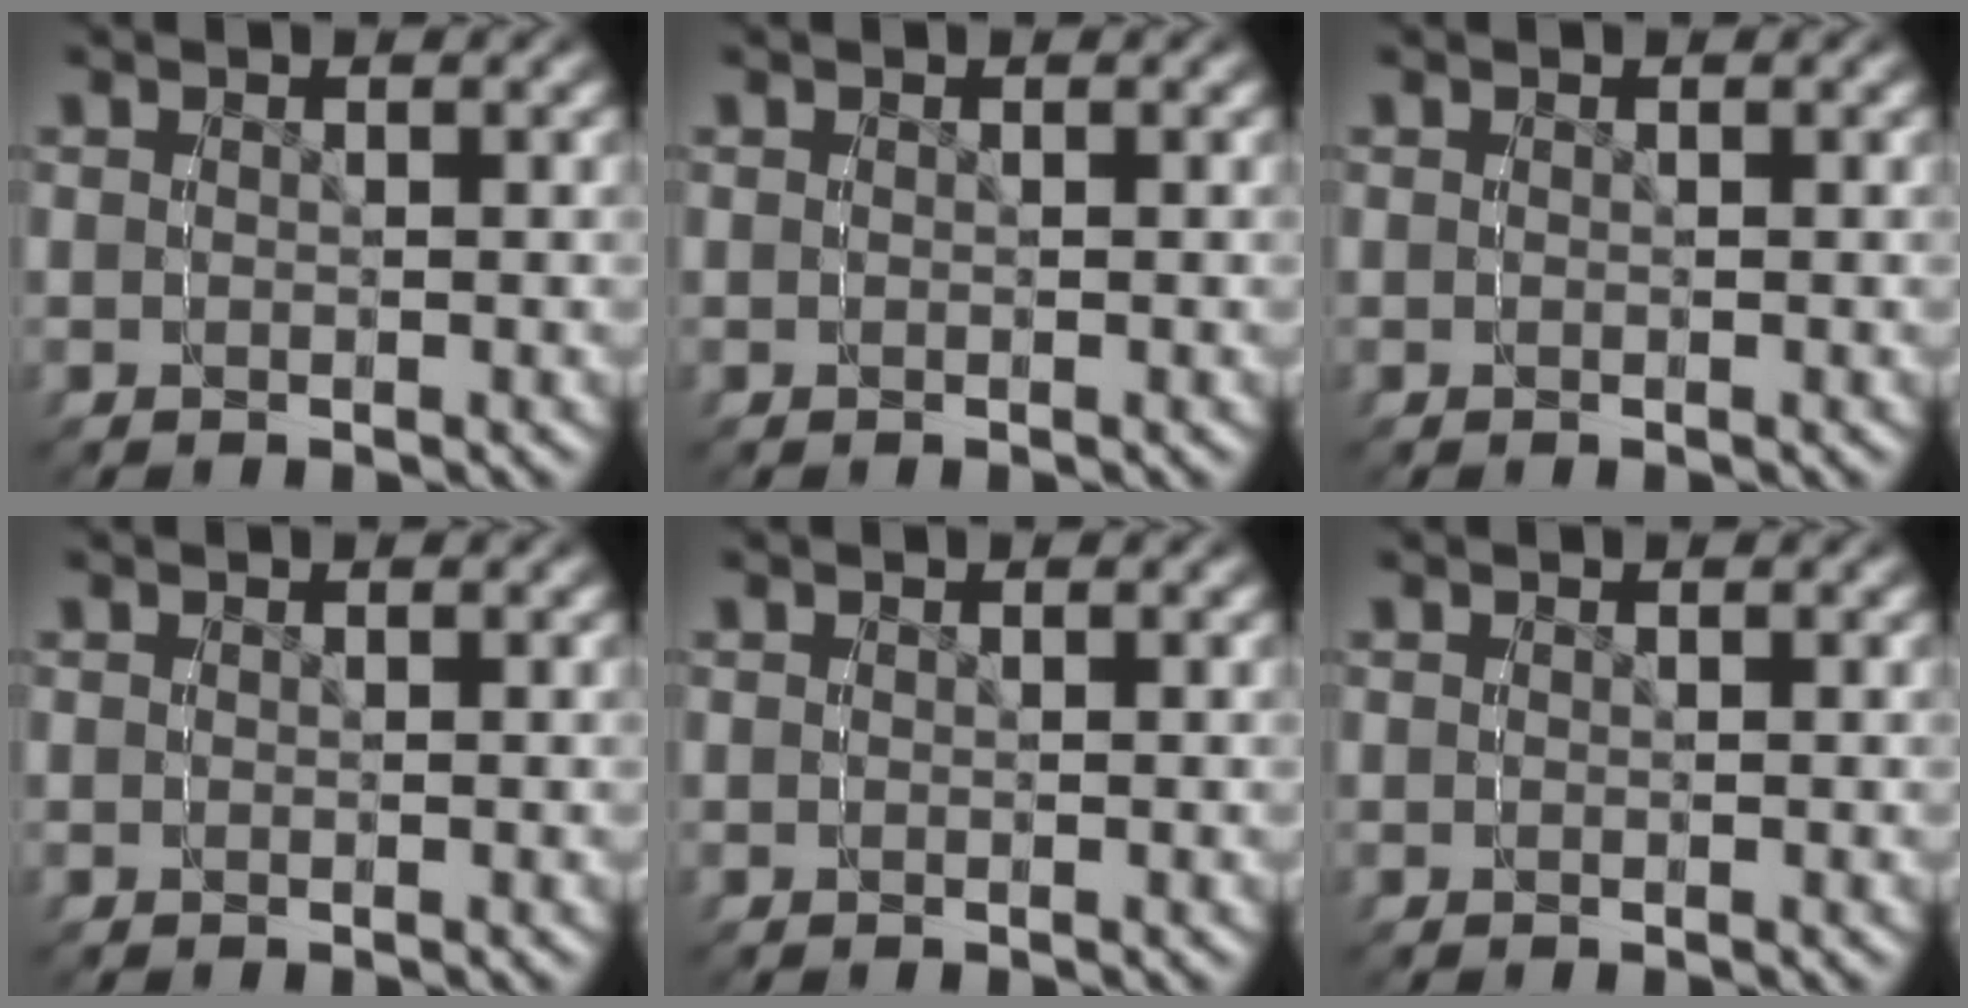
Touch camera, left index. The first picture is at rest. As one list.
[{"total": 0.0}, {"total": 0.0}, {"total": 0.0}, {"total": 0.0}, {"total": 0.0}]